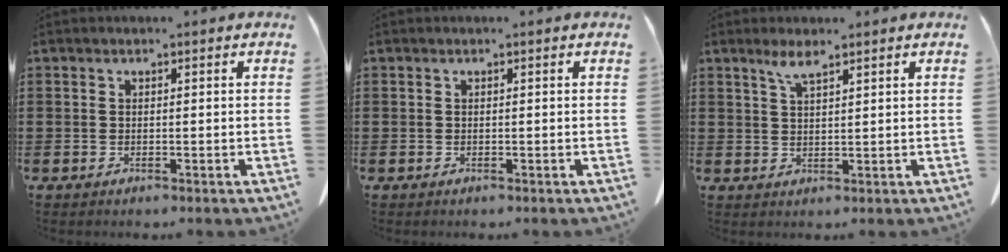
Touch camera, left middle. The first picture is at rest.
{"total": 0.0}
{"total": 3.0, "force": [2.2, 0.4, 2.0], "torque": [-0.044, 0.001, 0.040]}